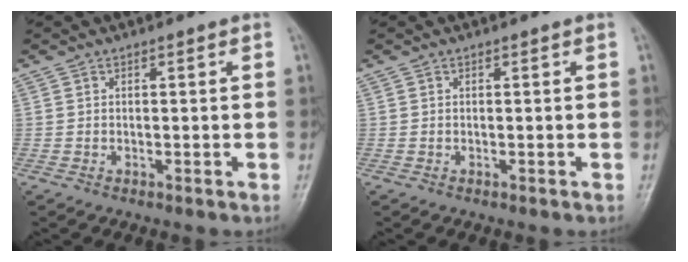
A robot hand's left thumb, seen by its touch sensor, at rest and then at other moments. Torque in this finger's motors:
{"motor_torque": [0.01, 0.01, -0.01, -0.15, 0.00]}